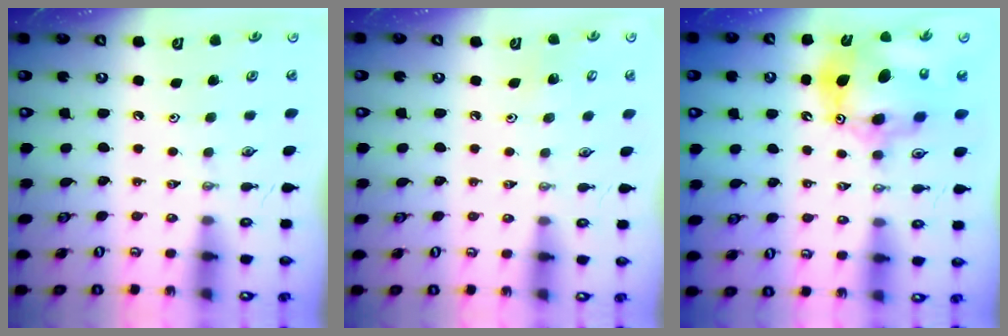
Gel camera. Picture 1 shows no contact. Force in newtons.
{"total": 2.9, "press": 2.9, "slide": 0.3}
{"total": 15.4, "press": 15.3, "slide": 1.6}